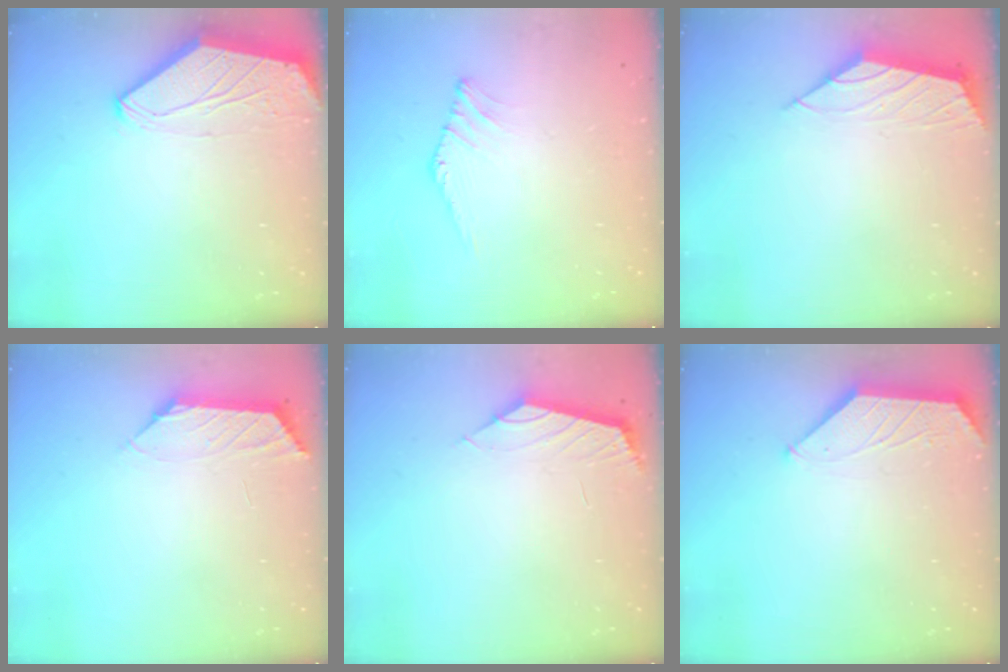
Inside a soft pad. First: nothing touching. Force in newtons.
{"total": 0.0}
{"total": 2.2, "press": 2.2, "slide": 0.5}
{"total": 1.7, "press": 1.6, "slide": 0.5}
{"total": 1.1, "press": 1.0, "slide": 0.4}
{"total": 1.3, "press": 1.3, "slide": 0.3}